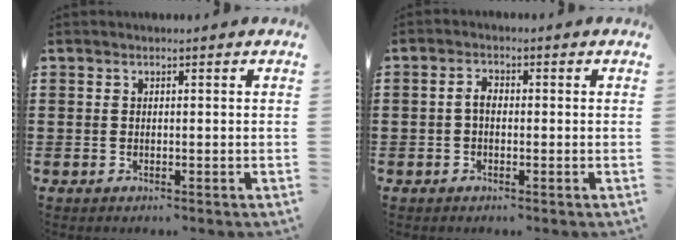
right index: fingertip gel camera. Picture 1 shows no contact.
{"total": 2.2, "force": [-0.4, 1.2, 1.8], "torque": [-0.042, 0.001, -0.011]}